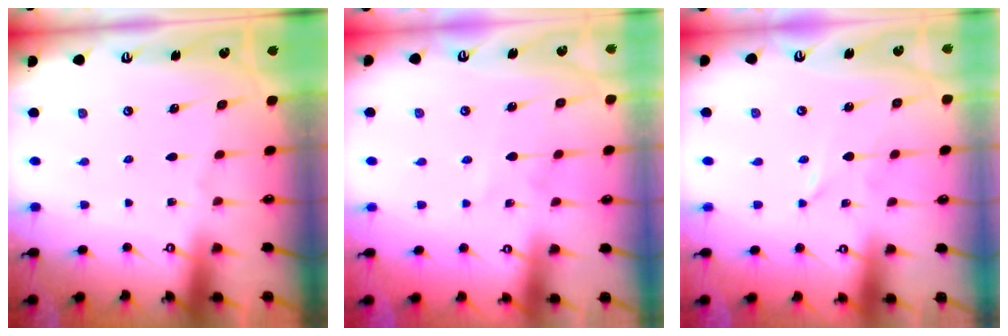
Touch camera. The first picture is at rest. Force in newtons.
{"total": 4.1, "press": 4.1, "slide": 0.4}
{"total": 0.0}